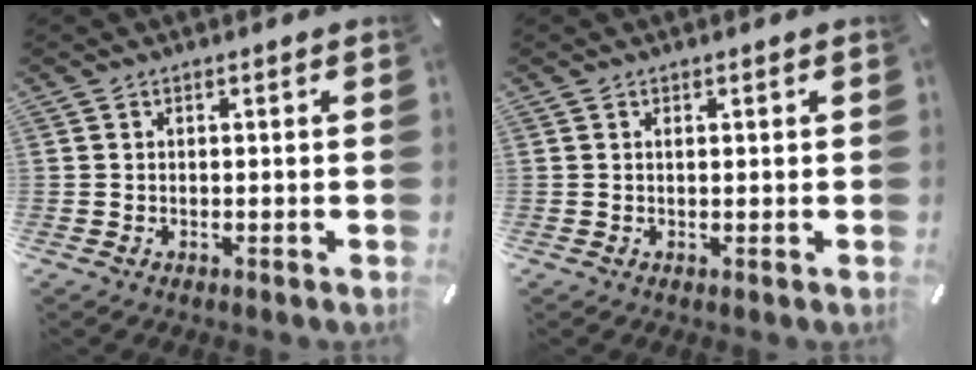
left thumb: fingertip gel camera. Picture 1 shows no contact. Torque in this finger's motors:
{"motor_torque": [-0.14, -0.09, -0.13, 0.20, 0.02]}